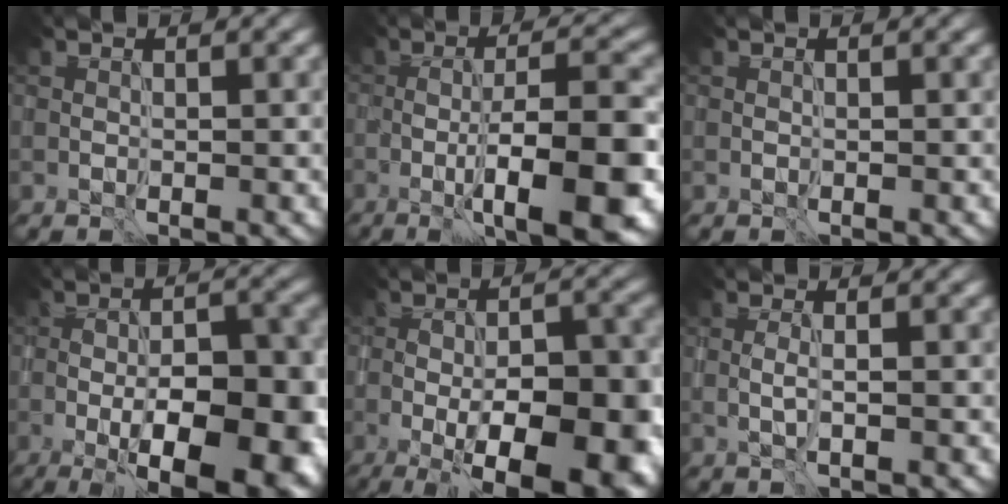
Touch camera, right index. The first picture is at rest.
{"total": 10.3, "force": [-3.5, 2.4, 9.4], "torque": [-0.126, 0.004, -0.054]}
{"total": 0.0}
{"total": 12.7, "force": [-4.3, 4.8, 11.0], "torque": [-0.137, 0.001, -0.063]}
{"total": 13.5, "force": [-4.9, 5.2, 11.4], "torque": [-0.143, -0.002, -0.070]}
{"total": 0.9, "force": [0.0, 0.0, 0.9], "torque": [-0.021, 0.001, -0.001]}